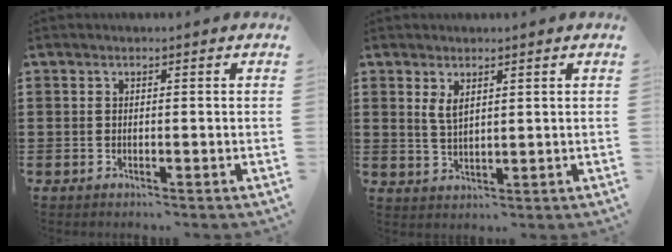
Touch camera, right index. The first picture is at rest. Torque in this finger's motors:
{"motor_torque": [0.38, 0.35, 0.38, 0.06]}